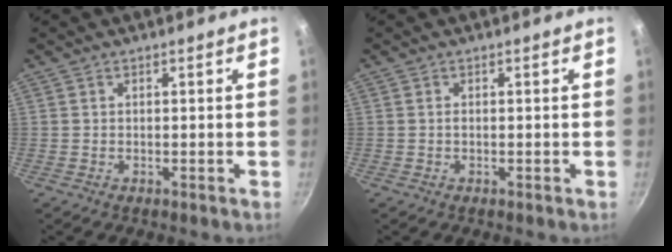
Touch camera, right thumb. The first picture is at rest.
{"total": 0.5, "force": [-0.1, 0.3, 0.4], "torque": [-0.008, 0.003, -0.002]}